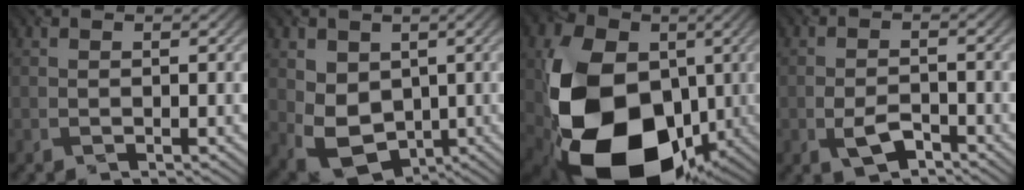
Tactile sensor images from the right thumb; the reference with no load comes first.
{"total": 7.8, "force": [0.2, 6.2, 4.7], "torque": [-0.117, -0.021, 0.005]}
{"total": 20.0, "force": [-3.5, 14.5, 13.3], "torque": [-0.286, -0.039, -0.054]}
{"total": 3.8, "force": [-2.0, 1.9, 2.6], "torque": [-0.051, -0.001, -0.039]}